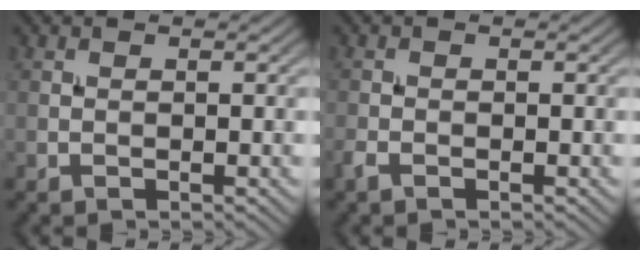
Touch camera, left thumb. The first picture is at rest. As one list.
[{"total": 1.0, "force": [-0.7, 0.3, 0.6], "torque": [-0.019, -0.001, -0.018]}]